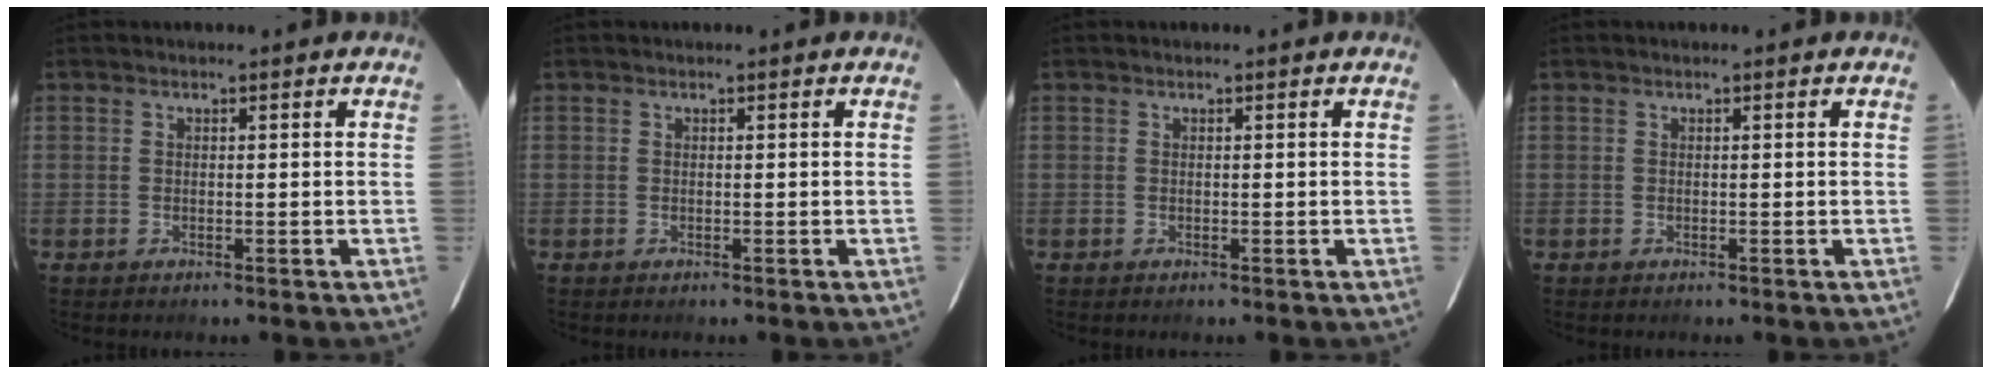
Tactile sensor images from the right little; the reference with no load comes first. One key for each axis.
{"total": 0.0}
{"total": 0.0}
{"total": 0.0}